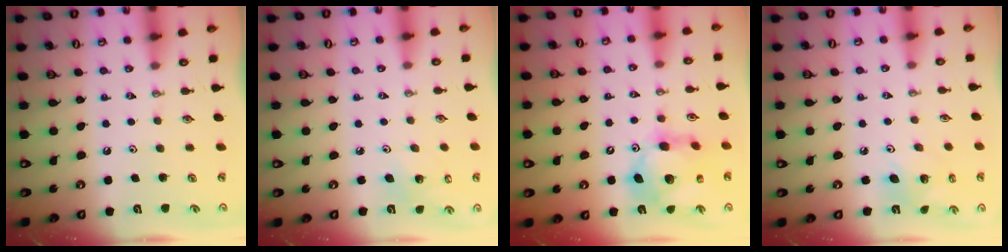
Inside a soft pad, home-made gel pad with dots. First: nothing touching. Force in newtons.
{"total": 5.1, "press": 4.8, "slide": 1.5}
{"total": 14.4, "press": 14.3, "slide": 1.4}
{"total": 6.4, "press": 6.4, "slide": 0.3}